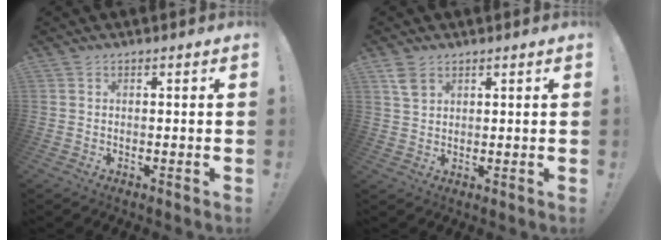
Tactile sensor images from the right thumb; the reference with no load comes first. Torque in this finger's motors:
{"motor_torque": [0.00, 0.00, 0.00, 0.00, 0.00]}